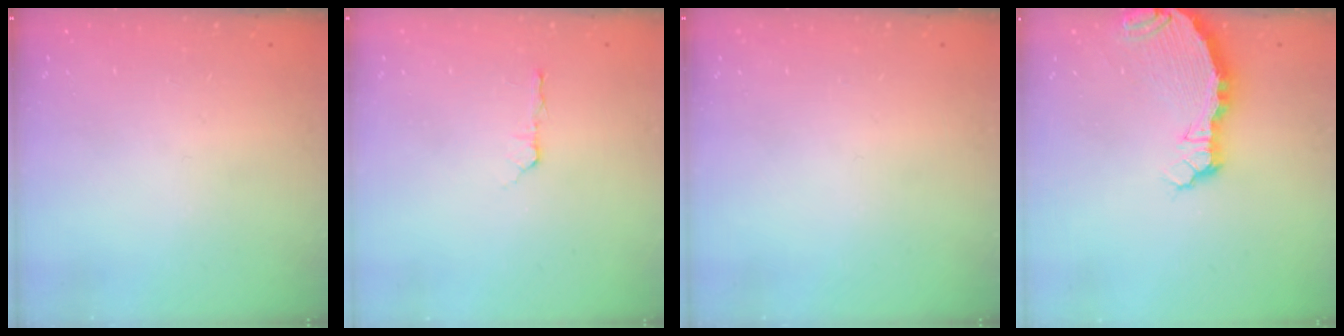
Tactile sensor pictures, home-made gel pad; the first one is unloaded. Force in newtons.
{"total": 3.0, "press": 2.5, "slide": 1.6}
{"total": 0.0}
{"total": 5.1, "press": 5.1, "slide": 0.5}